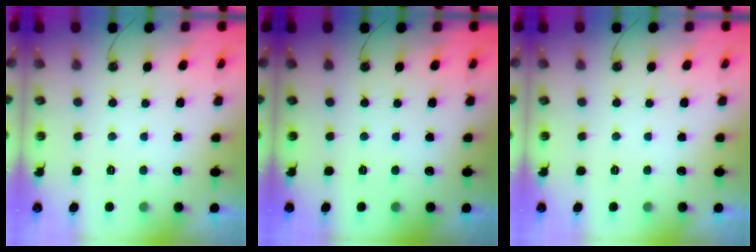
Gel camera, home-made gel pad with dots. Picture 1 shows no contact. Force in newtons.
{"total": 0.0}
{"total": 0.0}